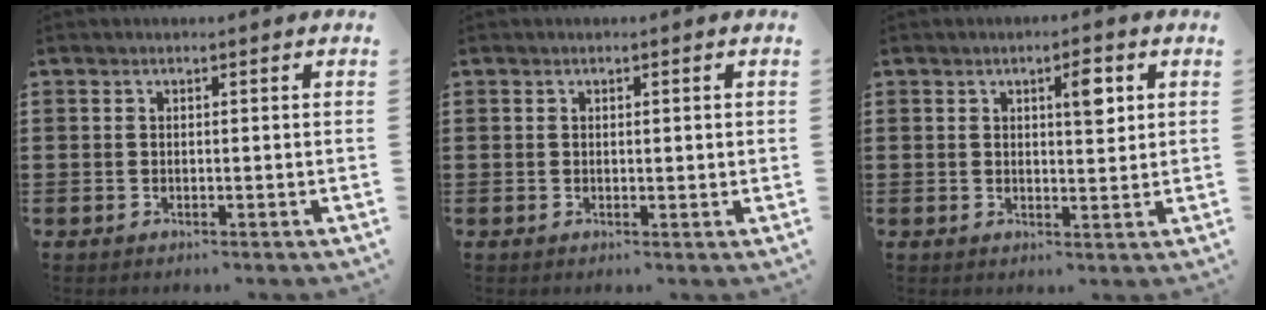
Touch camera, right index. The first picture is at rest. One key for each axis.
{"total": 0.6, "fx": 0.2, "fy": 0.0, "fz": 0.5, "tx": -0.010, "ty": 0.000, "tz": 0.003}
{"total": 4.1, "fx": 1.6, "fy": 1.2, "fz": 3.6, "tx": -0.050, "ty": -0.001, "tz": 0.018}